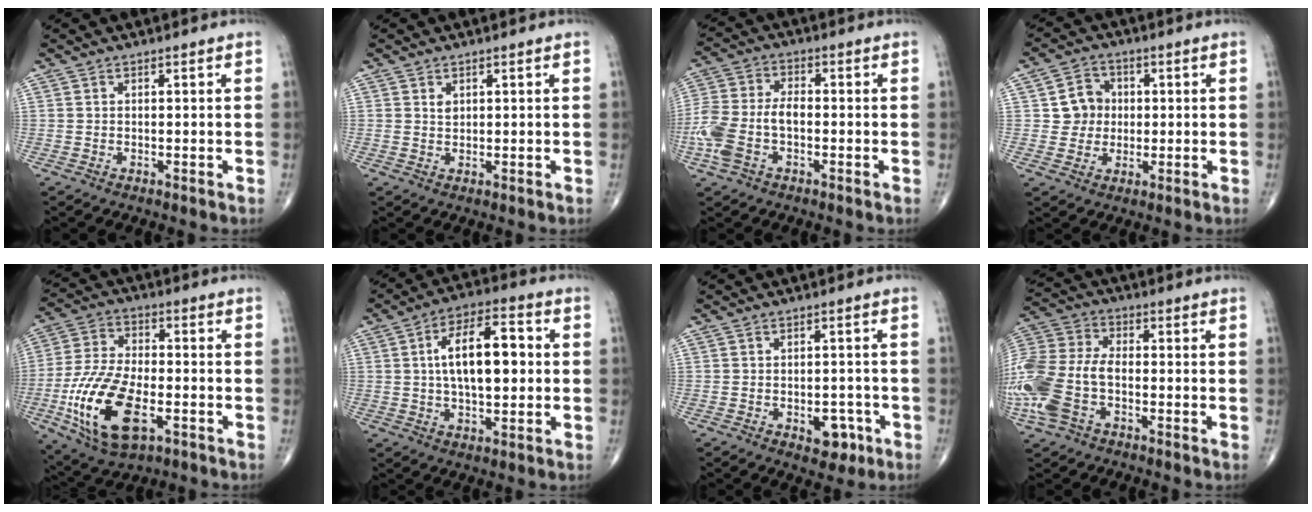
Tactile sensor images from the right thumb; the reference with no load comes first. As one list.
[{"total": 1.3, "force": [0.6, 0.9, 0.7], "torque": [-0.005, -0.004, 0.013]}, {"total": 11.2, "force": [-3.1, 6.3, 8.7], "torque": [-0.207, 0.025, -0.063]}, {"total": 6.1, "force": [0.5, 5.7, 2.0], "torque": [0.000, 0.007, 0.003]}, {"total": 18.2, "force": [-5.7, 8.9, 14.7], "torque": [-0.294, 0.010, -0.098]}, {"total": 13.8, "force": [1.4, 6.3, 12.2], "torque": [-0.186, 0.018, 0.018]}, {"total": 5.1, "force": [-2.1, 3.2, 3.4], "torque": [-0.020, 0.014, -0.021]}, {"total": 17.4, "force": [-4.7, 10.4, 13.2], "torque": [-0.330, 0.019, -0.090]}]